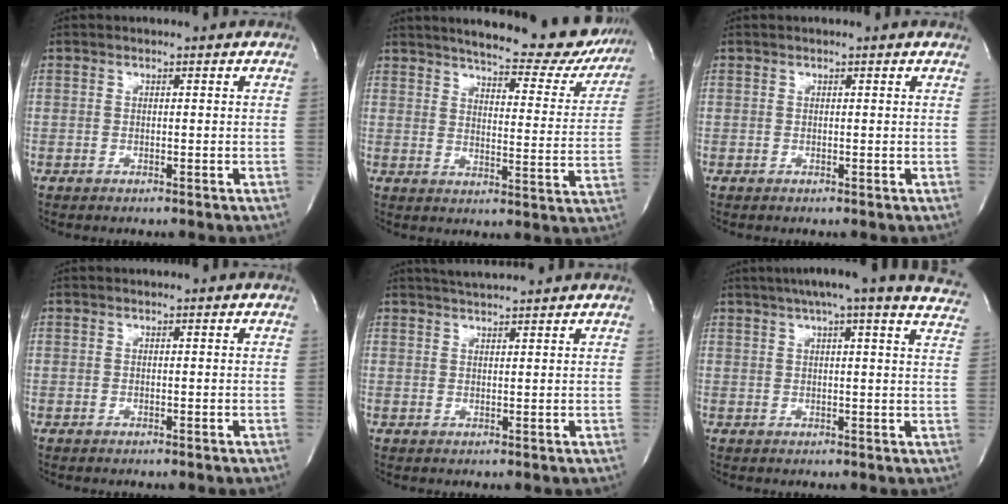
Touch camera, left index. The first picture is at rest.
{"total": 22.3, "force": [19.9, 4.8, 9.0], "torque": [-0.118, -0.047, 0.232]}
{"total": 1.0, "force": [0.9, 0.0, 0.5], "torque": [-0.011, 0.006, 0.008]}
{"total": 0.0}
{"total": 4.4, "force": [4.2, -0.5, 1.3], "torque": [-0.022, 0.020, 0.068]}
{"total": 20.1, "force": [17.4, 1.4, 10.1], "torque": [-0.146, 0.000, 0.197]}